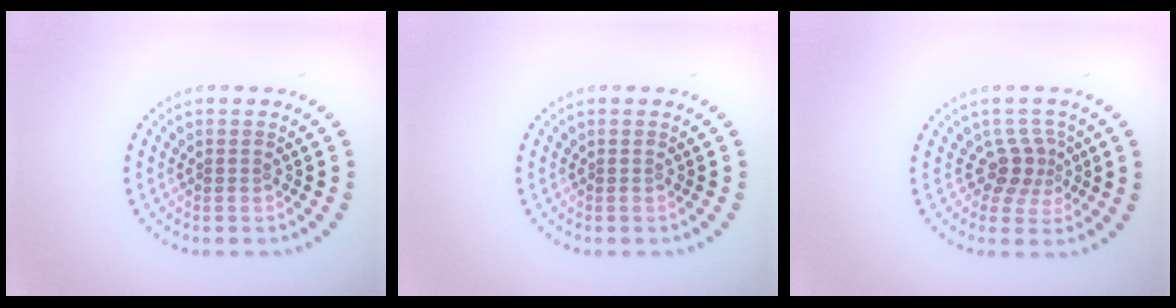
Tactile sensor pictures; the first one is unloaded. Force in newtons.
{"total": 0.0}
{"total": 2.5, "press": 1.7, "slide": 1.8}